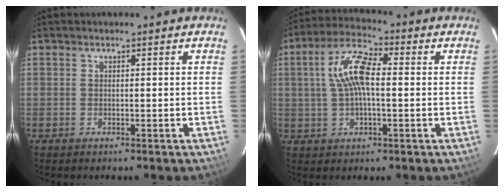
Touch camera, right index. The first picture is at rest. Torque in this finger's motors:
{"motor_torque": [0.50, -0.13, 0.48, 0.17]}